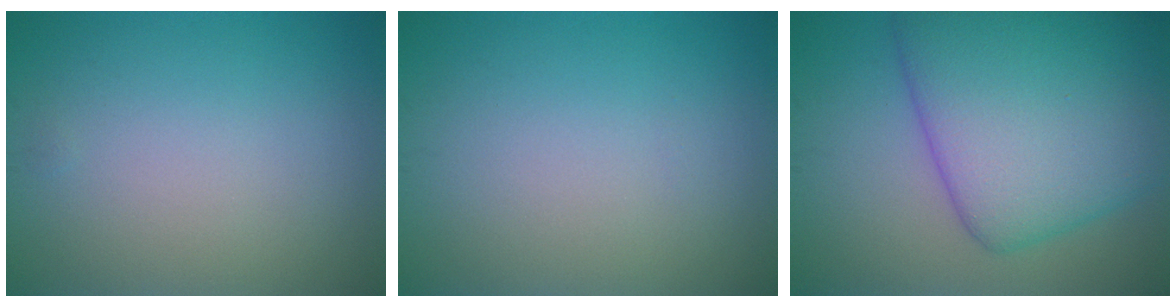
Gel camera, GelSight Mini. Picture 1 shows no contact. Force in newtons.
{"total": 0.0}
{"total": 11.1, "press": 11.1, "slide": 0.2}